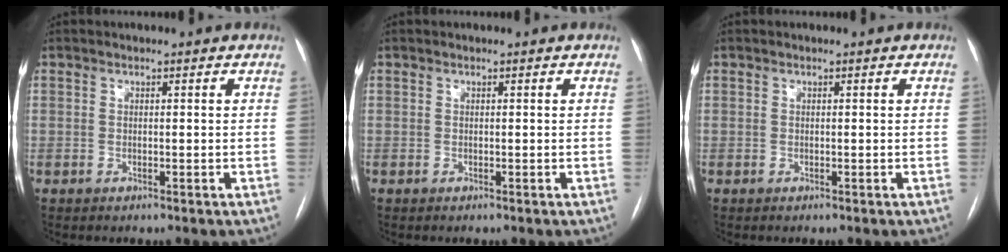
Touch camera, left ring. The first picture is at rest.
{"total": 0.0}
{"total": 0.0}